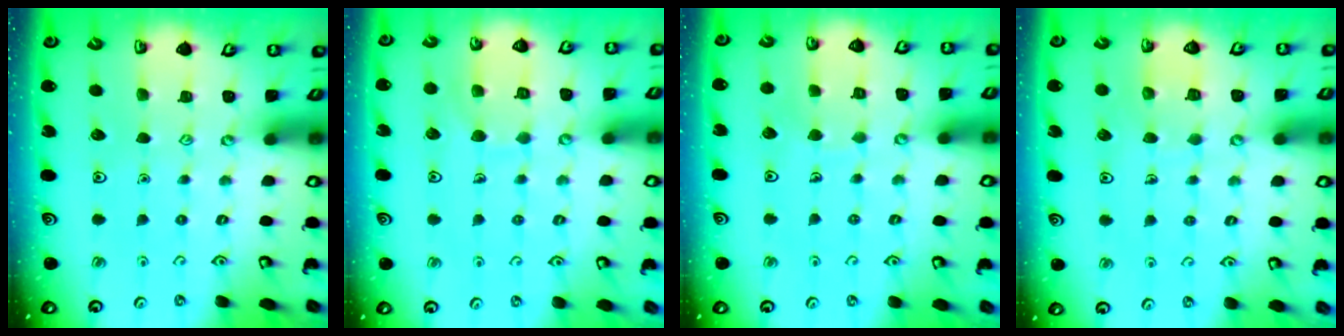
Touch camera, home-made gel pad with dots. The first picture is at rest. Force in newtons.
{"total": 7.7, "press": 7.7, "slide": 0.6}
{"total": 3.9, "press": 3.9, "slide": 0.3}
{"total": 4.7, "press": 4.7, "slide": 0.4}